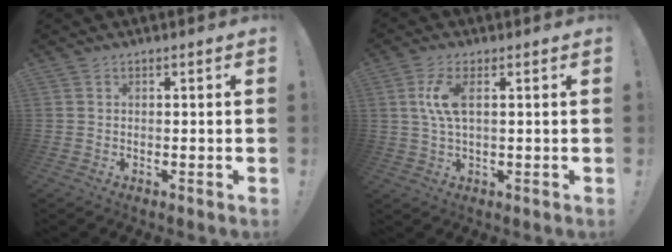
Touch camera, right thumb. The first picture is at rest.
{"total": 7.2, "force": [1.5, 2.6, 6.5], "torque": [-0.135, -0.002, 0.023]}